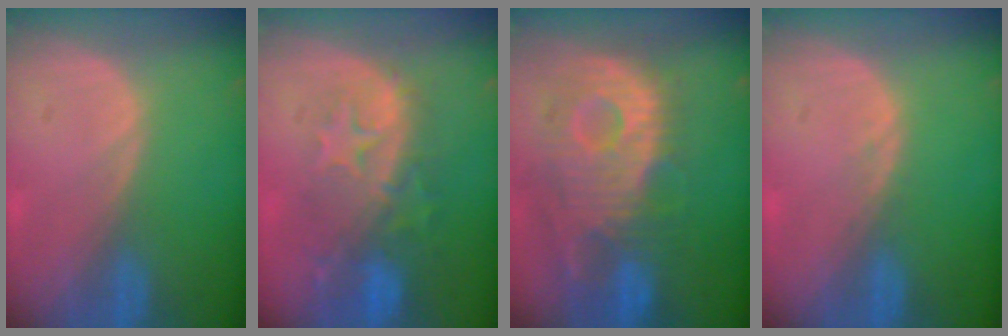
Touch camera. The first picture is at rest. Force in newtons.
{"total": 10.1, "press": 8.8, "slide": 4.9}
{"total": 11.8, "press": 10.6, "slide": 5.2}
{"total": 0.6, "press": 0.6, "slide": 0.1}